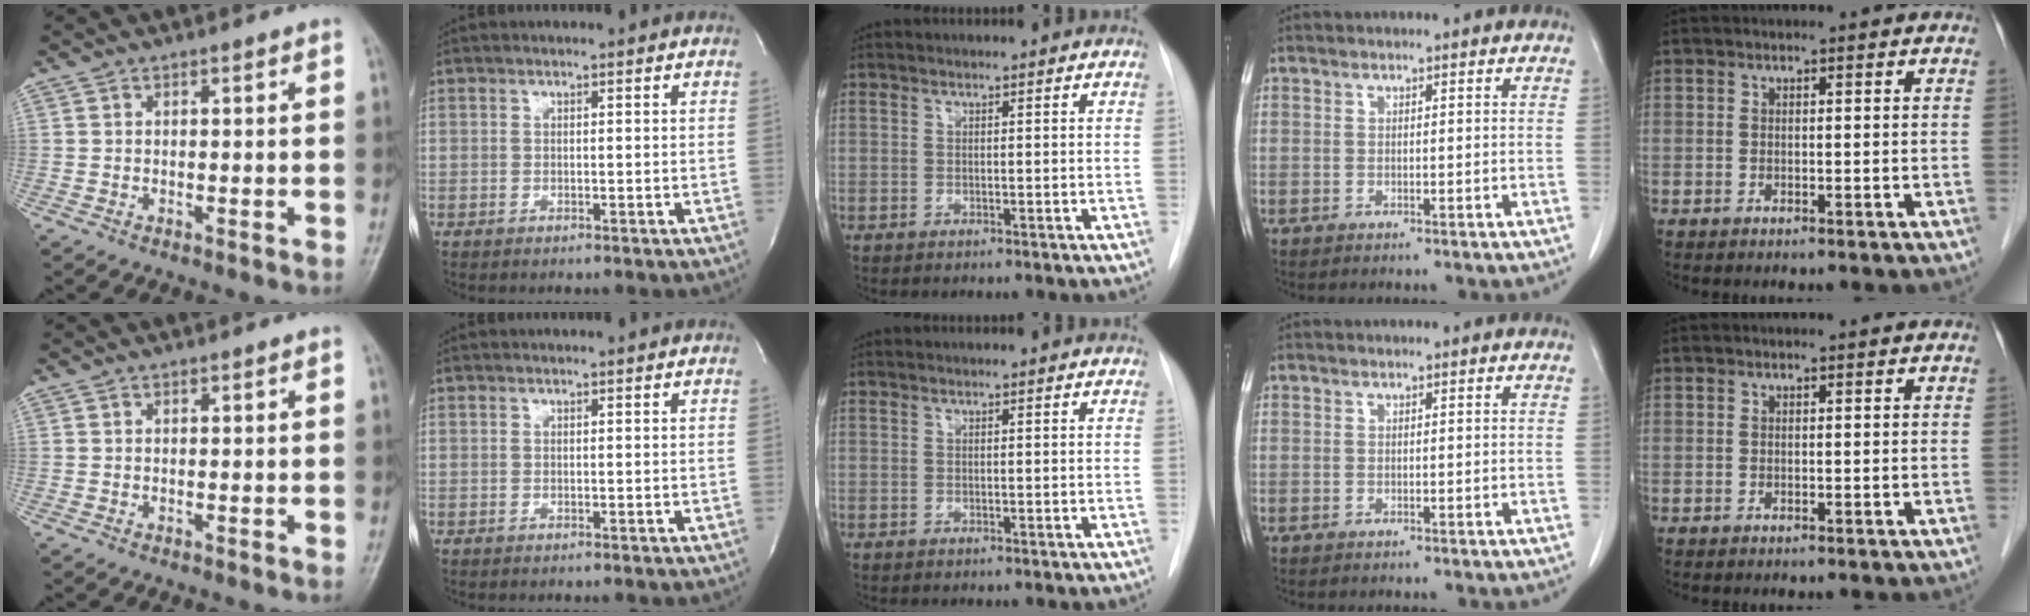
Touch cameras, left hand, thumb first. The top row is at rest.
{}